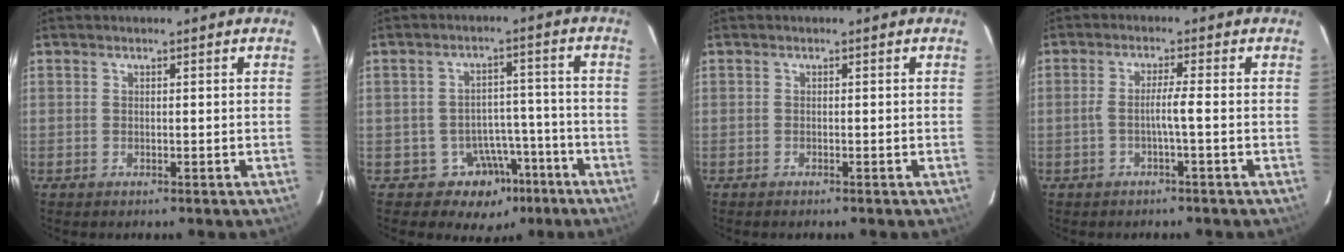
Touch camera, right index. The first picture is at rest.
{"total": 7.6, "force": [-4.2, 6.2, 1.2], "torque": [0.003, 0.031, -0.048]}
{"total": 0.8, "force": [-0.7, 0.0, 0.3], "torque": [-0.007, -0.002, -0.008]}
{"total": 2.7, "force": [-0.8, -0.5, 2.6], "torque": [-0.044, 0.004, -0.015]}